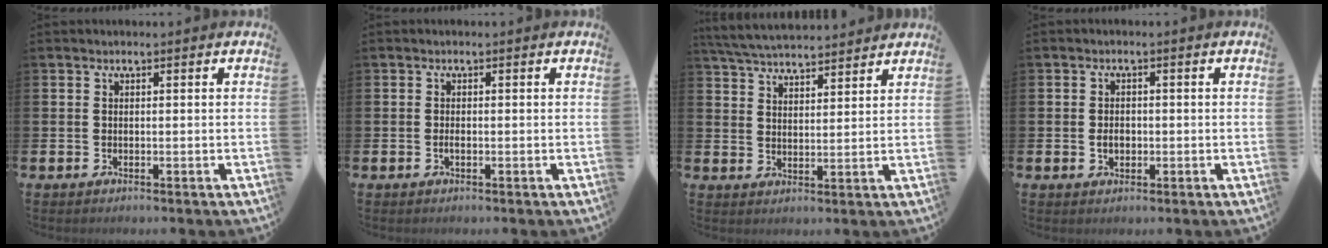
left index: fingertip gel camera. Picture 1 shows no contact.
{"total": 0.7, "force": [-0.1, 0.2, 0.7], "torque": [-0.017, 0.002, -0.002]}
{"total": 5.6, "force": [5.5, 0.6, 0.8], "torque": [-0.037, -0.028, 0.099]}
{"total": 1.9, "force": [-0.3, 1.4, 1.3], "torque": [-0.013, 0.003, -0.010]}